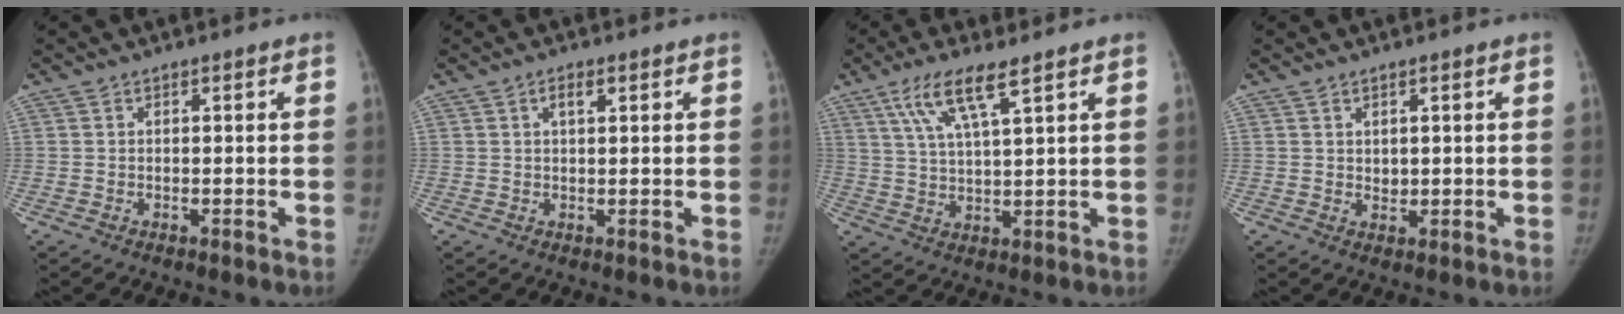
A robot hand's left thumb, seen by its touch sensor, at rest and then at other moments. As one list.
[{"total": 2.3, "force": [1.1, 0.9, 1.7], "torque": [-0.028, 0.001, 0.018]}, {"total": 8.3, "force": [4.8, 1.3, 6.7], "torque": [-0.137, -0.017, 0.099]}, {"total": 1.5, "force": [0.5, 1.1, 0.8], "torque": [-0.006, -0.005, 0.013]}]